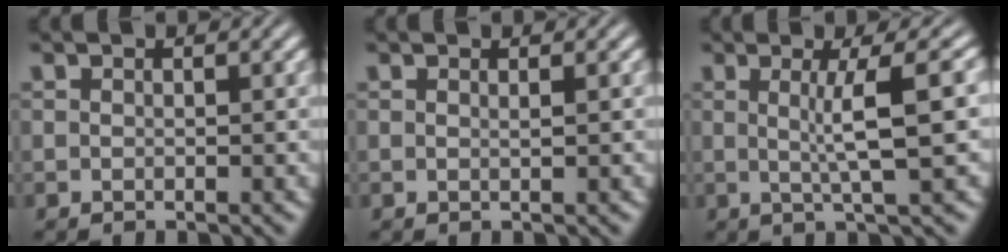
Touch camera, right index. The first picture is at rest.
{"total": 0.6, "force": [0.1, -0.5, 0.3], "torque": [-0.005, -0.005, 0.006]}
{"total": 3.8, "force": [0.4, -1.5, 3.5], "torque": [-0.053, -0.006, 0.015]}